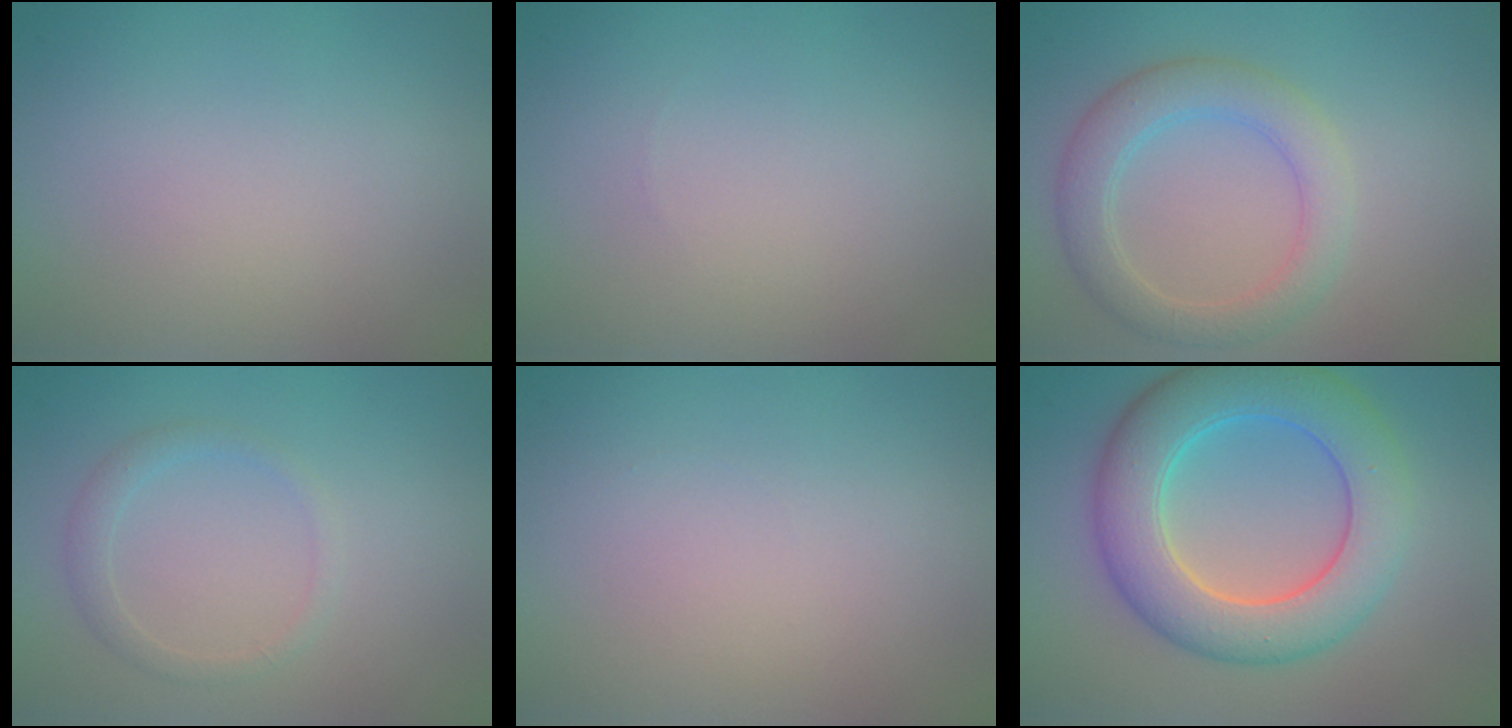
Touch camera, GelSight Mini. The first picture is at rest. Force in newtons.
{"total": 0.0}
{"total": 4.1, "press": 4.1, "slide": 0.2}
{"total": 1.5, "press": 1.5, "slide": 0.1}
{"total": 0.0}
{"total": 8.6, "press": 8.6, "slide": 0.3}